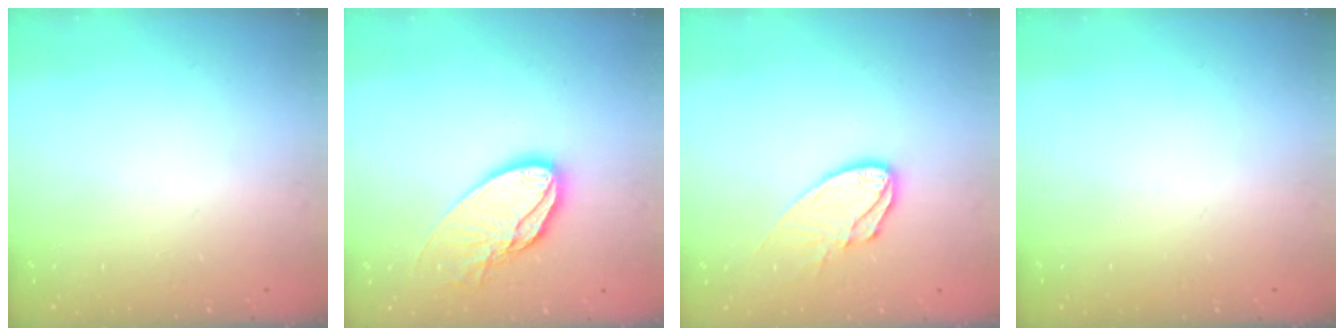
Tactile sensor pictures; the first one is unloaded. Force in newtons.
{"total": 15.1, "press": 15.1, "slide": 1.3}
{"total": 11.2, "press": 11.2, "slide": 0.9}
{"total": 0.0}